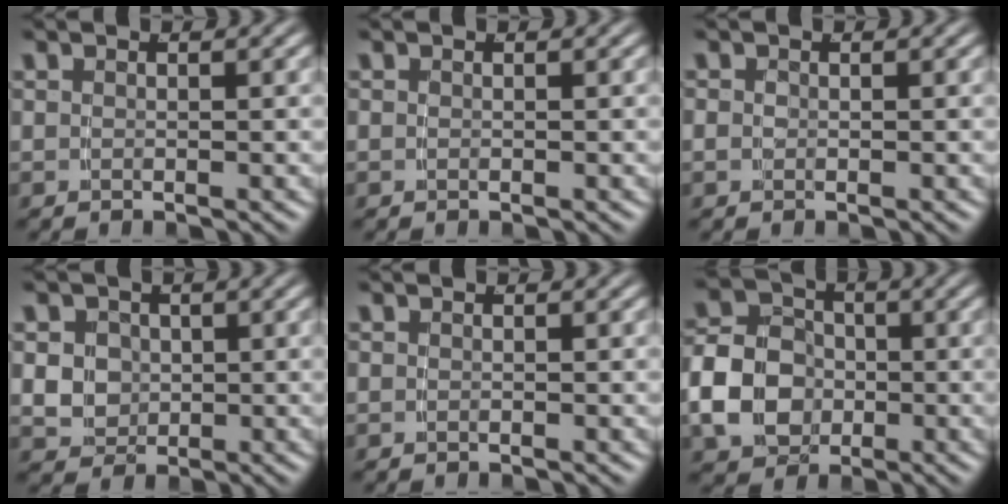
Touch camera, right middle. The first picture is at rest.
{"total": 0.0}
{"total": 0.5, "force": [-0.2, 0.4, 0.2], "torque": [-0.010, -0.007, -0.001]}
{"total": 6.7, "force": [0.1, 6.2, 2.6], "torque": [-0.067, -0.024, 0.008]}
{"total": 0.0}
{"total": 8.7, "force": [-1.6, 7.5, 4.3], "torque": [-0.091, -0.018, -0.026]}